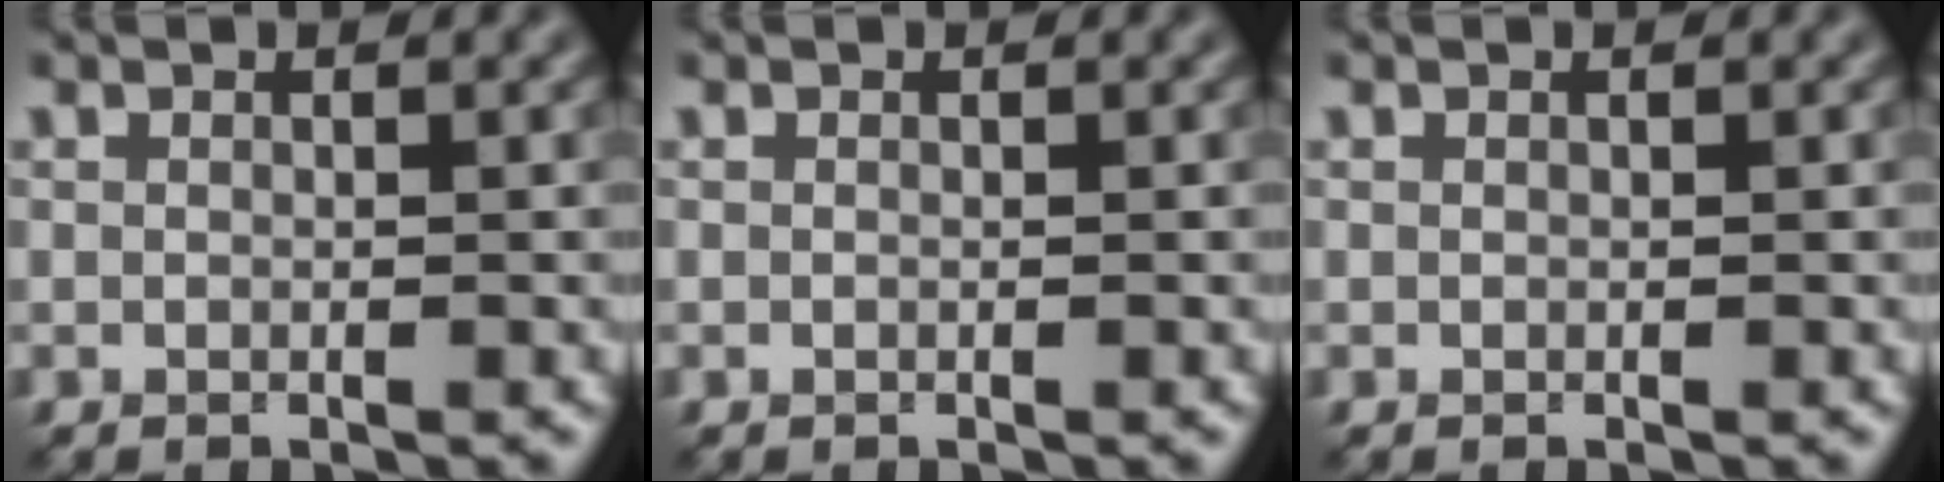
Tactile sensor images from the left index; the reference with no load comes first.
{"total": 0.0}
{"total": 0.0}